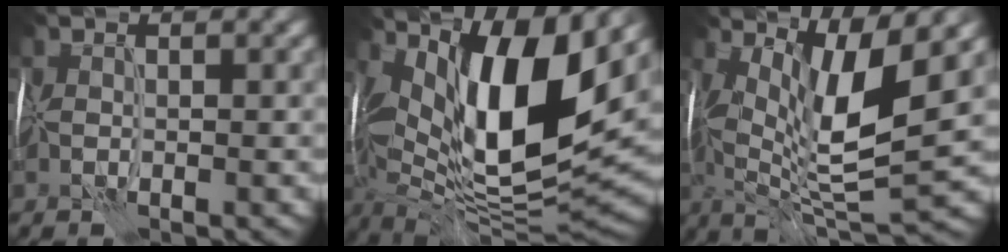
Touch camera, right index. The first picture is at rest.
{"total": 15.0, "force": [4.9, 5.4, 13.2], "torque": [-0.227, -0.004, 0.085]}
{"total": 9.4, "force": [2.4, 2.5, 8.8], "torque": [-0.163, -0.010, 0.047]}